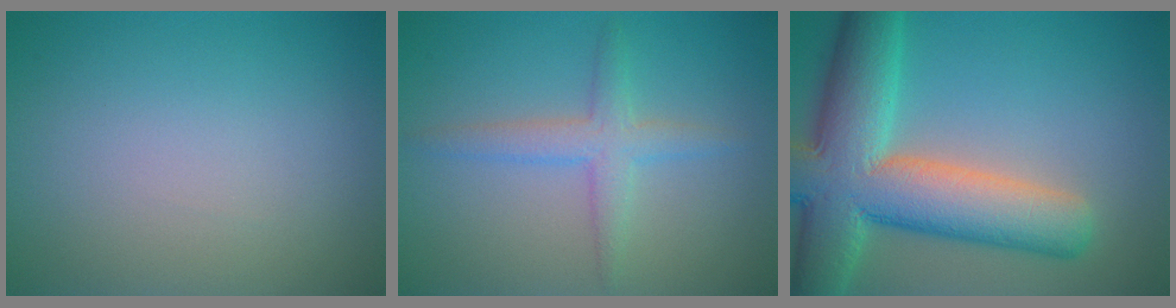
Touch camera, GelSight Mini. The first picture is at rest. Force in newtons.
{"total": 2.7, "press": 2.7, "slide": 0.0}
{"total": 12.0, "press": 12.0, "slide": 0.7}